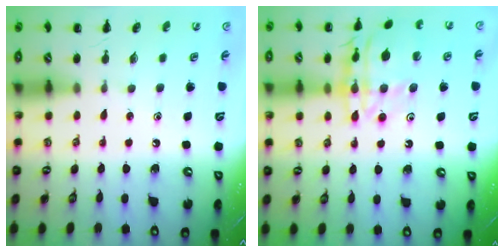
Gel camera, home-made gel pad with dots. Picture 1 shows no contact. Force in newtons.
{"total": 16.6, "press": 16.5, "slide": 1.9}